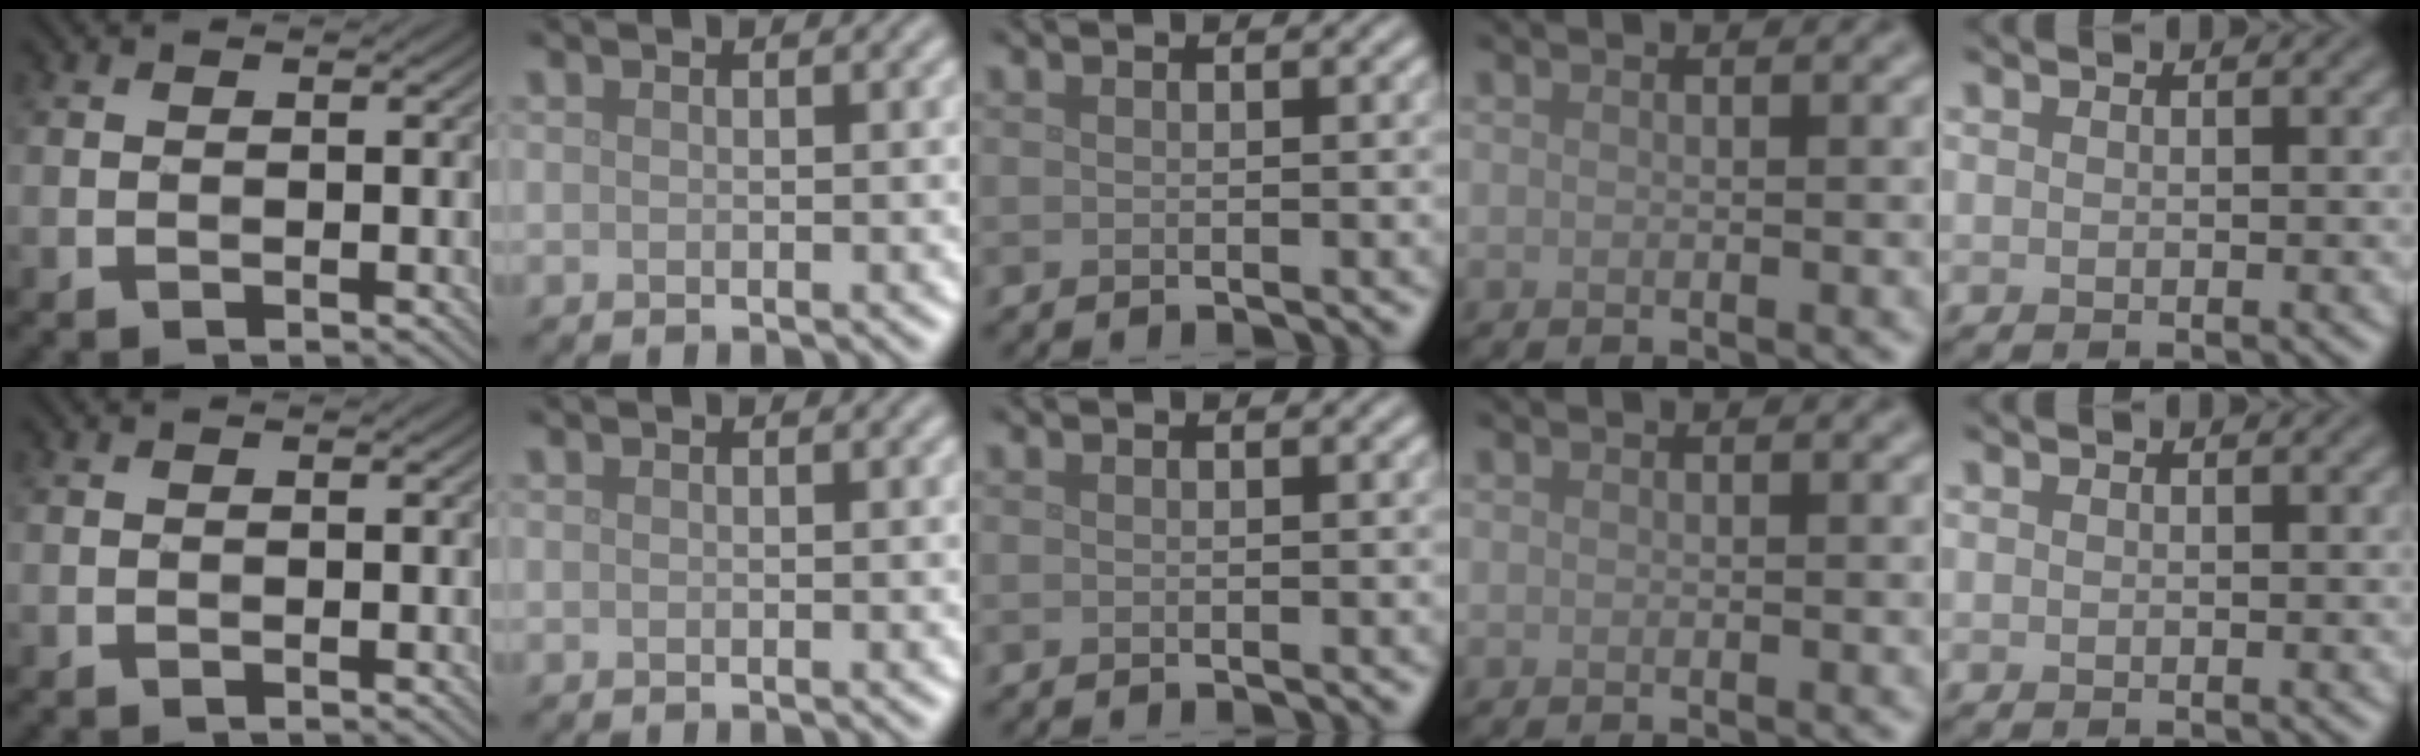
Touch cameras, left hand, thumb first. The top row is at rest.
{}